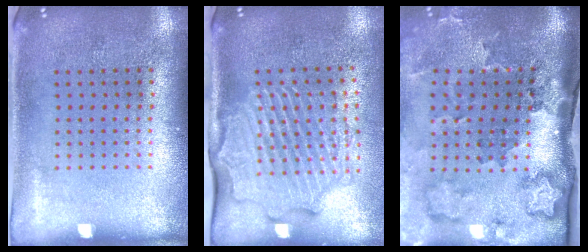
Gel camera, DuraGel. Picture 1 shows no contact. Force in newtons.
{"total": 2.6, "press": 2.2, "slide": 1.4}
{"total": 3.8, "press": 2.4, "slide": 2.9}